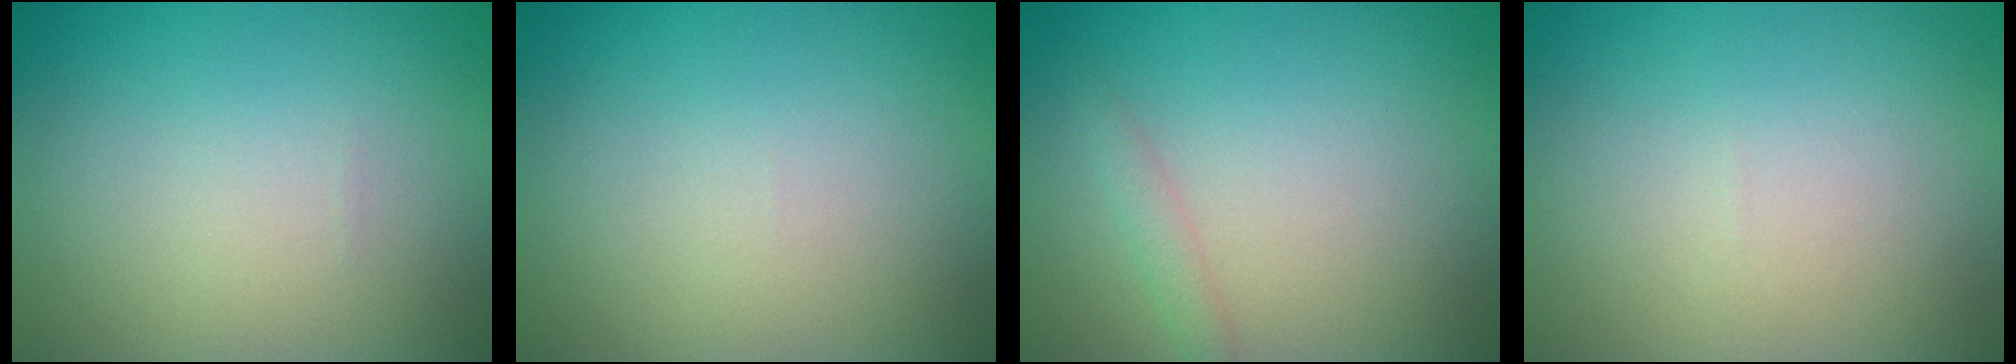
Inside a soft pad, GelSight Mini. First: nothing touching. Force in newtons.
{"total": 0.0}
{"total": 1.2, "press": 1.2, "slide": 0.2}
{"total": 0.0}